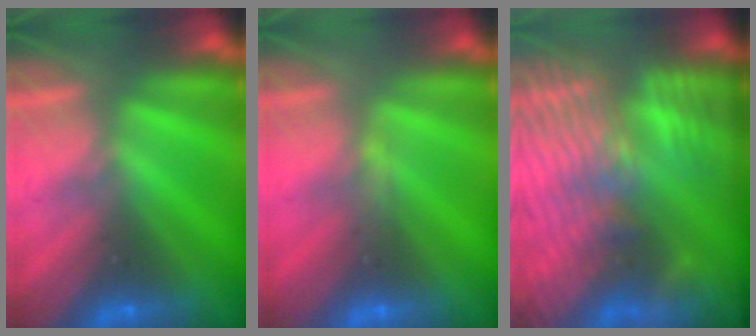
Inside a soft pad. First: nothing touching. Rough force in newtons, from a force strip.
{"total": 3.3}
{"total": 7.9}